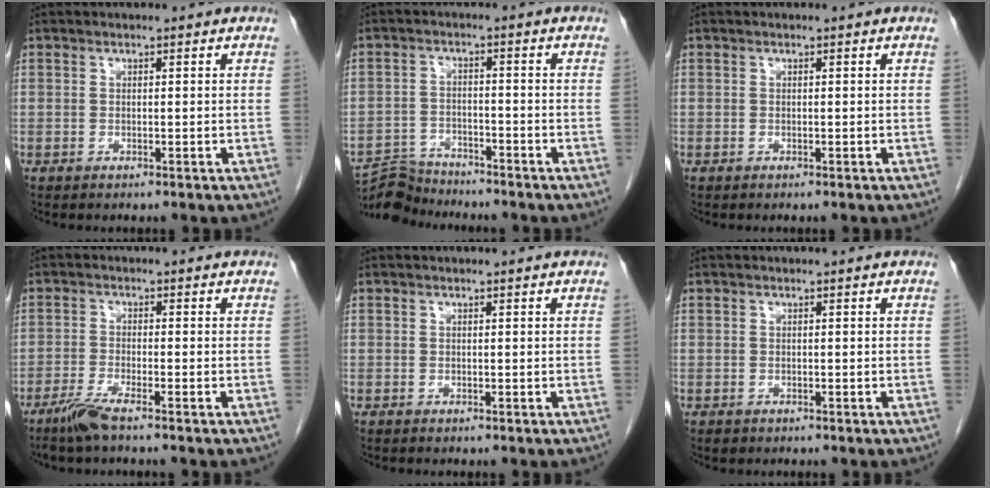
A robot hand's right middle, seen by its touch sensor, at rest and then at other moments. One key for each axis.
{"total": 6.2, "fx": -6.1, "fy": 0.9, "fz": -0.3, "tx": 0.003, "ty": -0.005, "tz": -0.112}
{"total": 0.0}
{"total": 3.7, "fx": -2.8, "fy": -0.1, "fz": 2.3, "tx": -0.056, "ty": -0.009, "tz": -0.061}
{"total": 0.0}
{"total": 0.6, "fx": -0.4, "fy": 0.4, "fz": 0.1, "tx": -0.008, "ty": 0.000, "tz": -0.004}